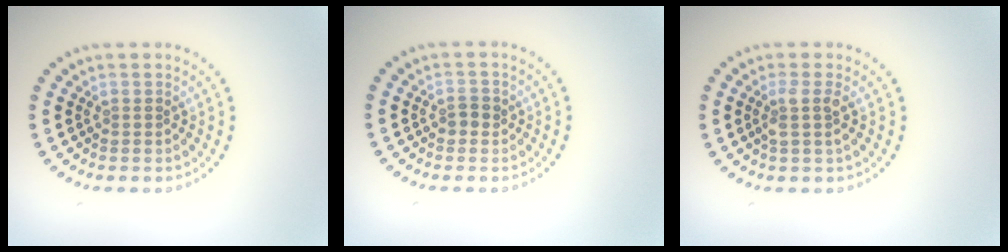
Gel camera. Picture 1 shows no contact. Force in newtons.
{"total": 1.3, "press": 1.2, "slide": 0.4}
{"total": 1.8, "press": 1.5, "slide": 1.1}